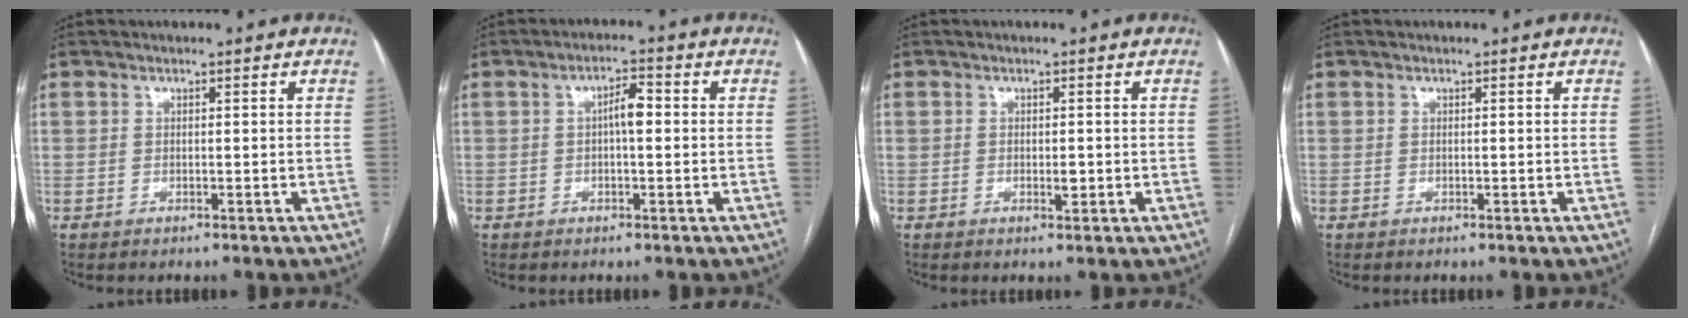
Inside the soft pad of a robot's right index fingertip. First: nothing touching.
{"total": 3.4, "force": [0.1, 1.0, 3.2], "torque": [-0.054, 0.012, 0.001]}
{"total": 1.8, "force": [-0.1, 0.9, 1.5], "torque": [-0.026, 0.001, 0.002]}
{"total": 0.0}